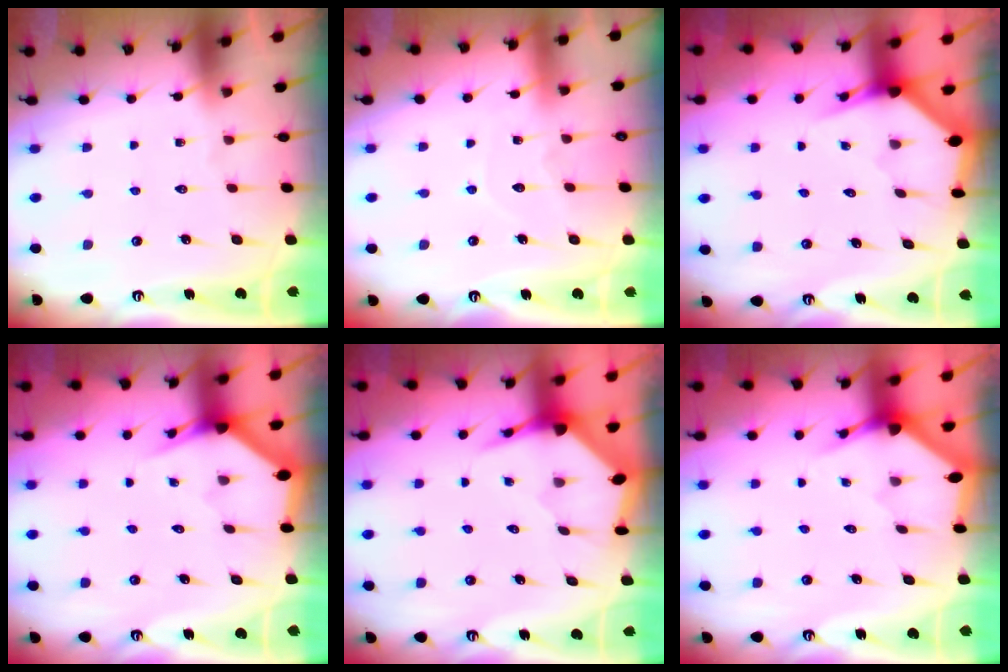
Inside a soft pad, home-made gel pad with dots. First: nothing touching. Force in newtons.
{"total": 5.2, "press": 5.2, "slide": 0.3}
{"total": 3.1, "press": 3.1, "slide": 0.4}
{"total": 2.7, "press": 2.7, "slide": 0.1}
{"total": 3.6, "press": 3.6, "slide": 0.5}
{"total": 3.0, "press": 3.0, "slide": 0.1}